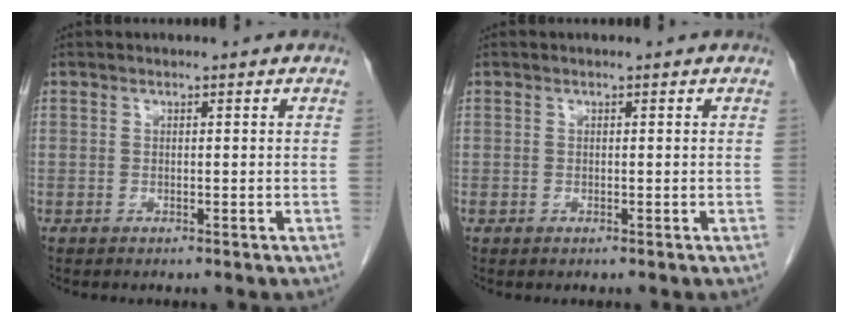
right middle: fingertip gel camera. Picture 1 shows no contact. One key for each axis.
{"total": 0.0}